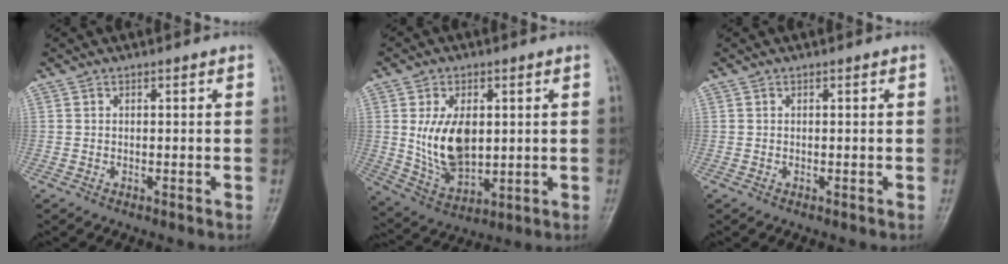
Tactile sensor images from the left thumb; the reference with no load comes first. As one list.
[{"total": 12.4, "force": [1.4, 7.7, 9.6], "torque": [-0.151, -0.016, 0.041]}, {"total": 0.0}]